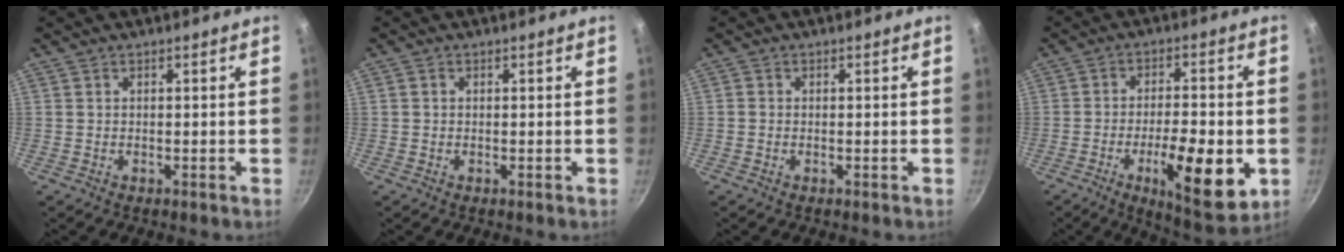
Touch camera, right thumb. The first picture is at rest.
{"total": 0.6, "force": [0.1, 0.6, 0.3], "torque": [-0.004, 0.004, 0.001]}
{"total": 0.6, "force": [-0.2, 0.5, 0.2], "torque": [-0.001, 0.001, -0.007]}
{"total": 15.3, "force": [-4.6, 4.9, 13.8], "torque": [-0.195, 0.008, -0.066]}